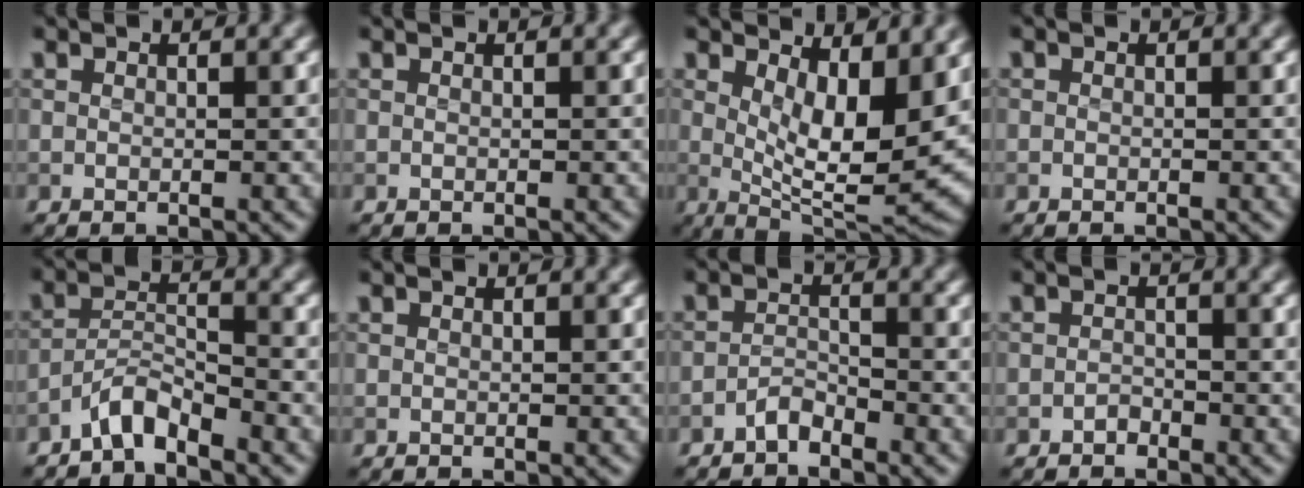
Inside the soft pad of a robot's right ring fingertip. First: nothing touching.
{"total": 0.0}
{"total": 8.7, "force": [2.6, 3.3, 7.7], "torque": [-0.123, -0.020, 0.051]}
{"total": 0.0}
{"total": 2.9, "force": [-2.6, 0.4, 1.3], "torque": [-0.022, 0.013, -0.055]}
{"total": 0.0}
{"total": 1.5, "force": [-1.4, 0.4, 0.6], "torque": [-0.011, 0.008, -0.028]}
{"total": 0.8, "force": [-0.6, 0.5, 0.2], "torque": [-0.002, 0.002, -0.010]}